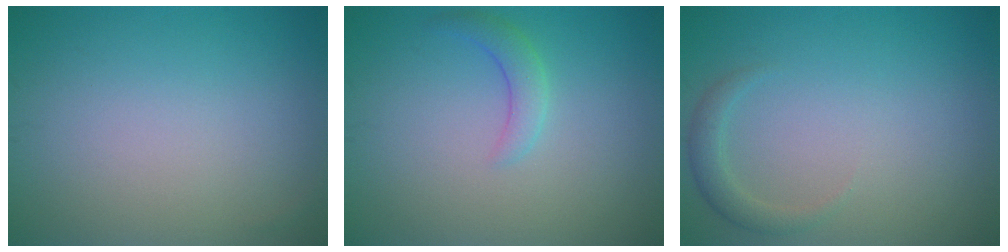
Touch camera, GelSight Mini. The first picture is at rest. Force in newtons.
{"total": 1.9, "press": 1.9, "slide": 0.1}
{"total": 1.6, "press": 1.6, "slide": 0.2}